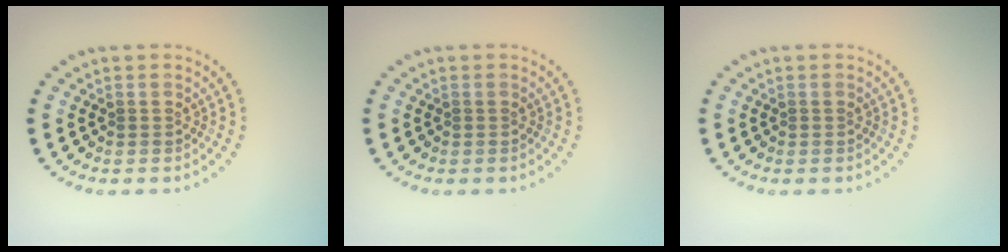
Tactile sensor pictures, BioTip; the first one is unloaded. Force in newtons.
{"total": 0.0}
{"total": 0.0}